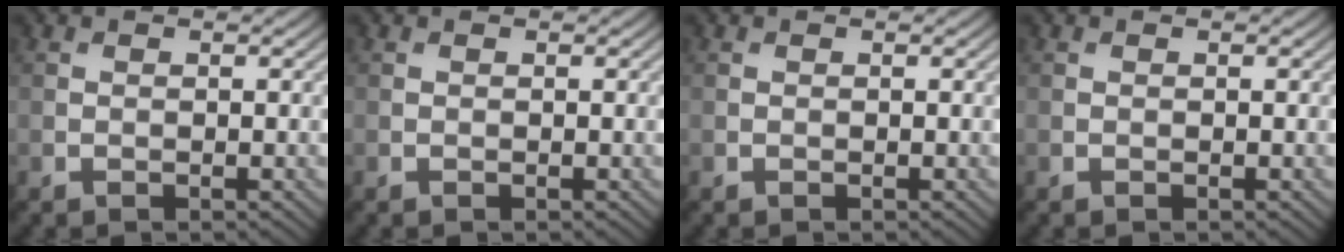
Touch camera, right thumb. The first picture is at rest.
{"total": 0.0}
{"total": 0.0}
{"total": 0.0}